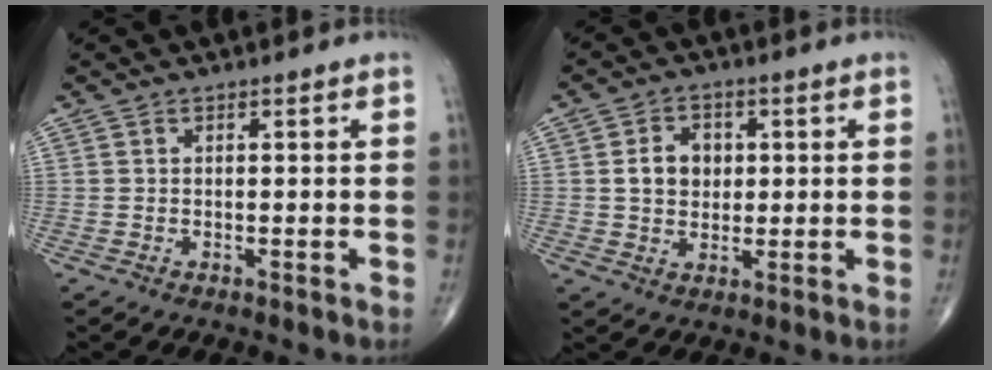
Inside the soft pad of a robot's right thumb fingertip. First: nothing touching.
{"total": 6.3, "force": [0.9, 4.9, 3.8], "torque": [-0.043, 0.001, 0.013]}